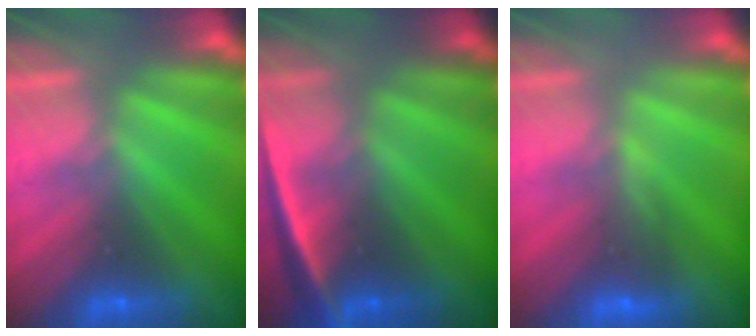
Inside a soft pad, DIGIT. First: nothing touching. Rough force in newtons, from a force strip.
{"total": 2.4}
{"total": 4.3}